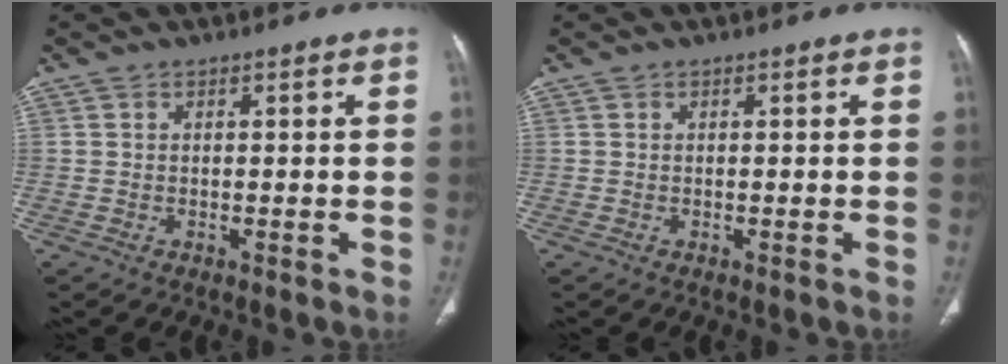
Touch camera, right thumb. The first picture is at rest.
{"total": 0.0}